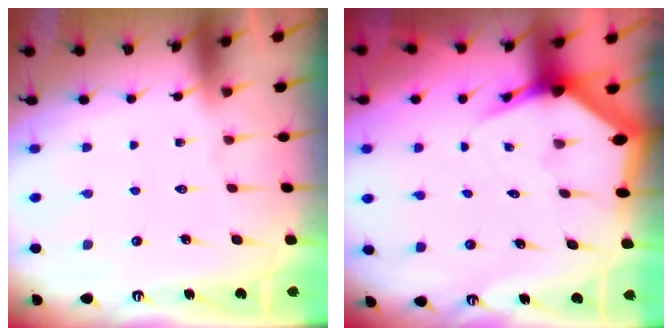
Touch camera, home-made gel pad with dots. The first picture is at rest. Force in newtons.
{"total": 5.0, "press": 4.9, "slide": 0.8}